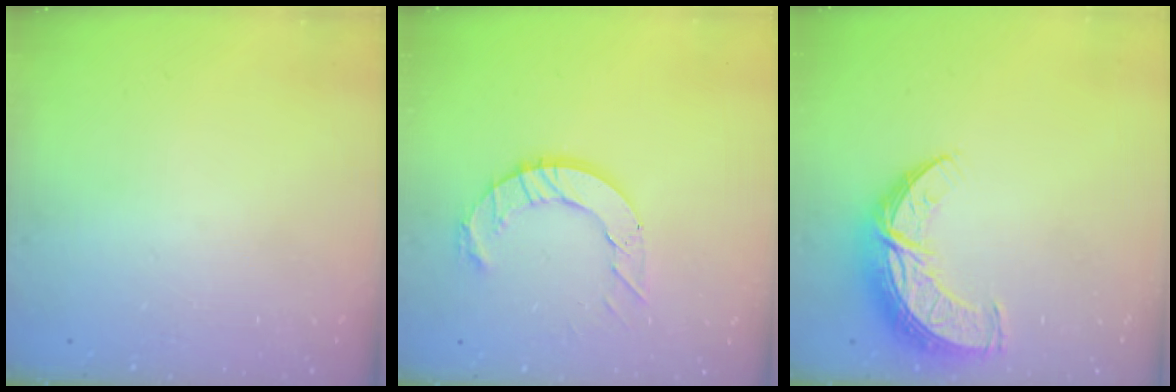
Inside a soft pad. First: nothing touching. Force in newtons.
{"total": 9.8, "press": 9.7, "slide": 1.1}
{"total": 10.6, "press": 10.6, "slide": 0.9}